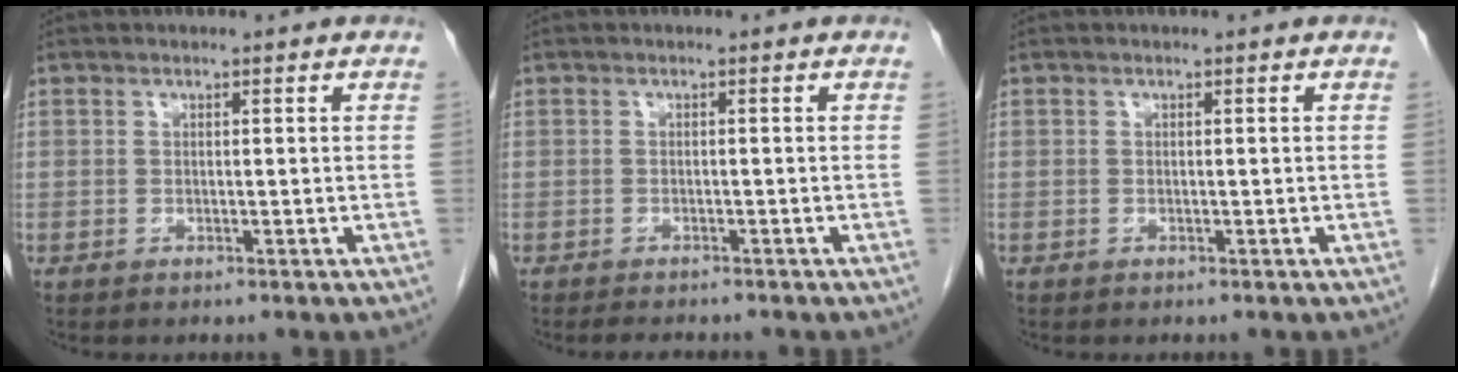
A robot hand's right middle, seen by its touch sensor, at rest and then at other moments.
{"total": 3.0, "force": [-2.7, 0.6, 1.2], "torque": [-0.019, -0.007, -0.036]}
{"total": 0.0}